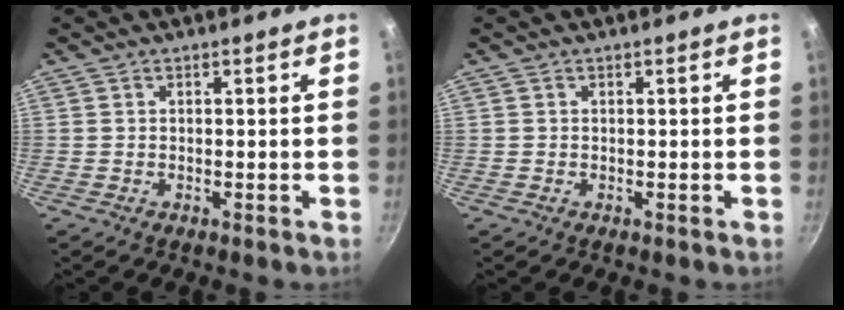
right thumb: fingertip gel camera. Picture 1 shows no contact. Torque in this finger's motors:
{"motor_torque": [-0.13, 0.40, 0.33, 0.17, -0.02]}